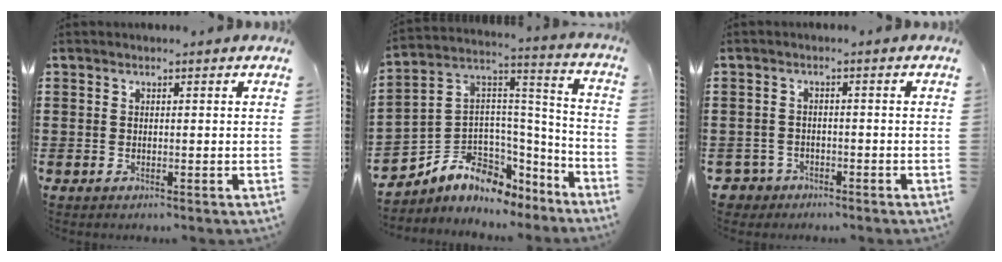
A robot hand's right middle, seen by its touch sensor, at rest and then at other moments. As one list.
[{"total": 5.7, "force": [-3.7, 4.4, 0.5], "torque": [-0.046, -0.023, -0.075]}, {"total": 2.4, "force": [-2.0, 1.2, 0.0], "torque": [-0.015, -0.004, -0.048]}]